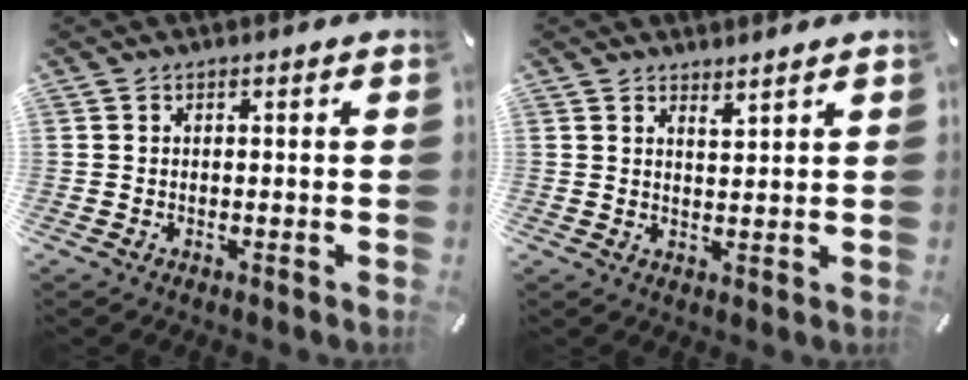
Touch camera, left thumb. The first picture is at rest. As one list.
[{"total": 2.4, "force": [2.4, -0.1, 0.1], "torque": [-0.004, -0.012, 0.045]}]